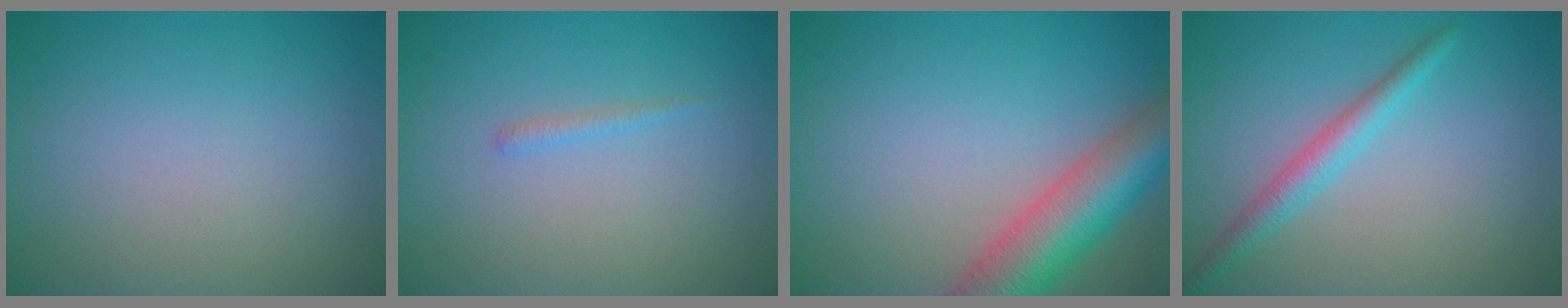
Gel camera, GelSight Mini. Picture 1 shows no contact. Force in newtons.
{"total": 0.7, "press": 0.7, "slide": 0.1}
{"total": 8.0, "press": 8.0, "slide": 0.5}
{"total": 2.5, "press": 2.5, "slide": 0.1}